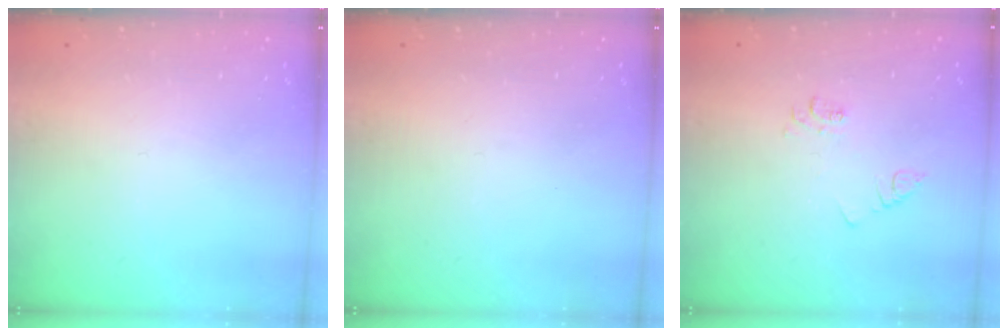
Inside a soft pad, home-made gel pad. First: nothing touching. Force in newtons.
{"total": 0.0}
{"total": 3.6, "press": 3.6, "slide": 0.6}